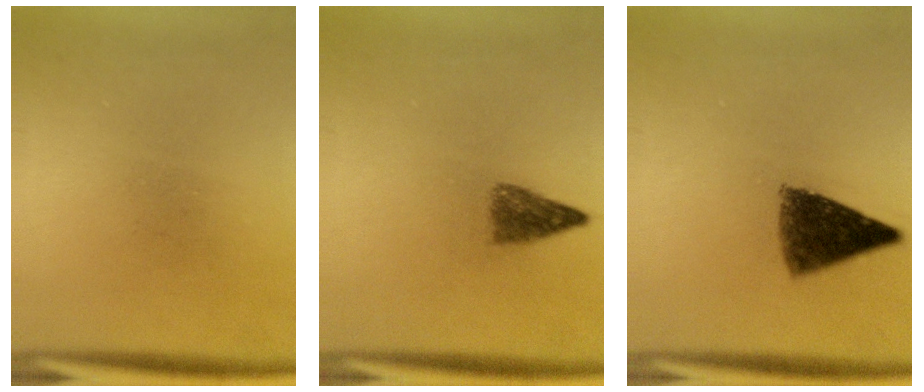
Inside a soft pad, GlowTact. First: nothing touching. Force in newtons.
{"total": 2.9}
{"total": 8.2}